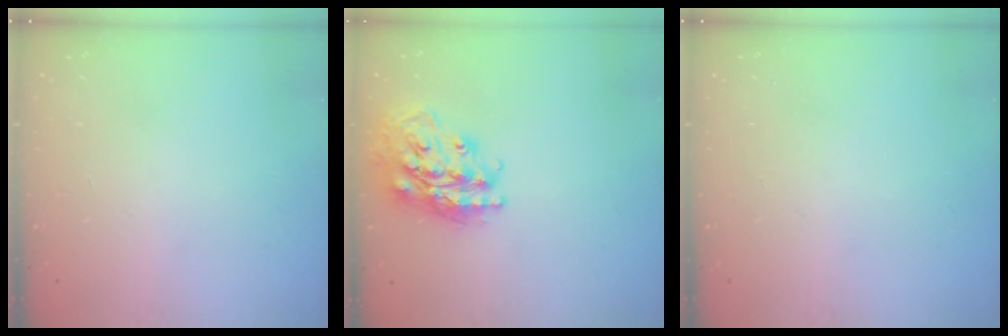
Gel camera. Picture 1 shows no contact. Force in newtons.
{"total": 20.5, "press": 20.5, "slide": 1.6}
{"total": 0.0}